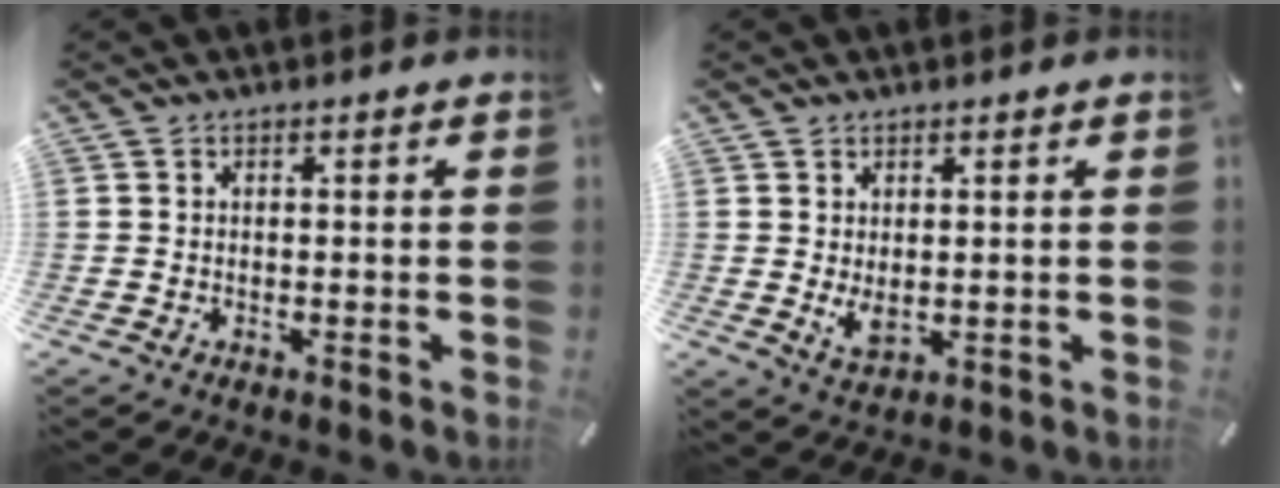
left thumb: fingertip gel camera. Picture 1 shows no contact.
{"total": 3.7, "force": [0.6, 2.3, 2.8], "torque": [-0.065, -0.009, 0.007]}